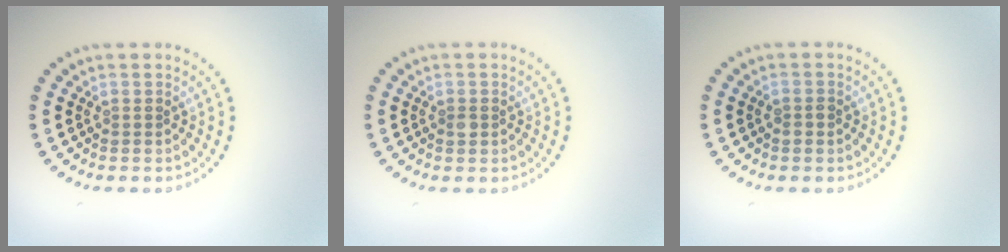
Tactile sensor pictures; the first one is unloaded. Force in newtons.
{"total": 0.9, "press": 0.9, "slide": 0.1}
{"total": 0.9, "press": 0.9, "slide": 0.1}